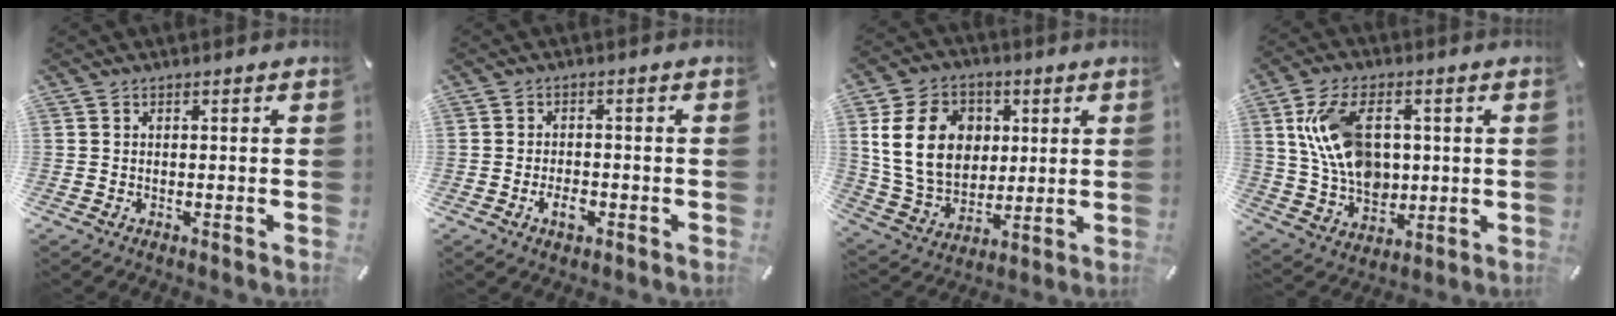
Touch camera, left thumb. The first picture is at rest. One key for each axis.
{"total": 4.0, "fx": -1.7, "fy": 2.5, "fz": 2.7, "tx": -0.059, "ty": 0.002, "tz": -0.032}
{"total": 16.5, "fx": 3.5, "fy": 13.1, "fz": 9.3, "tx": -0.190, "ty": 0.006, "tz": 0.065}
{"total": 14.3, "fx": 2.4, "fy": 10.2, "fz": 9.8, "tx": -0.207, "ty": 0.012, "tz": 0.047}